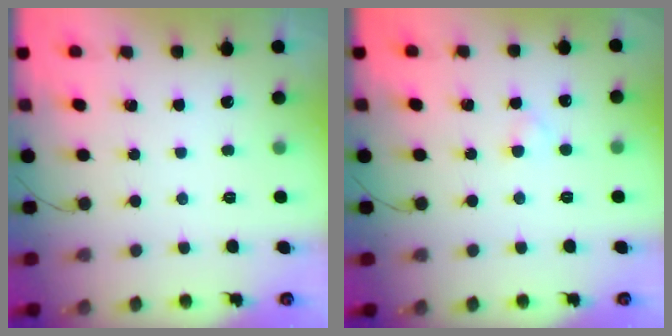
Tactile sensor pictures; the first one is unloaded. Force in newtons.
{"total": 1.8, "press": 1.5, "slide": 1.0}